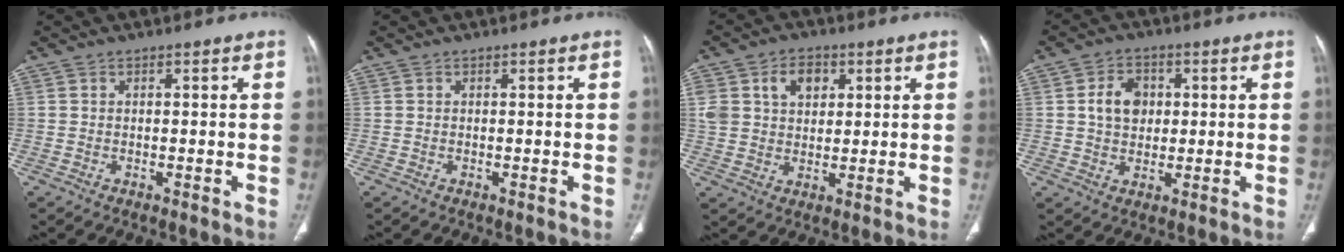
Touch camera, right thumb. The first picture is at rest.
{"total": 0.0}
{"total": 9.0, "force": [3.3, 6.6, 5.2], "torque": [-0.072, -0.003, 0.065]}
{"total": 6.7, "force": [1.2, 5.2, 4.1], "torque": [-0.050, 0.001, 0.019]}